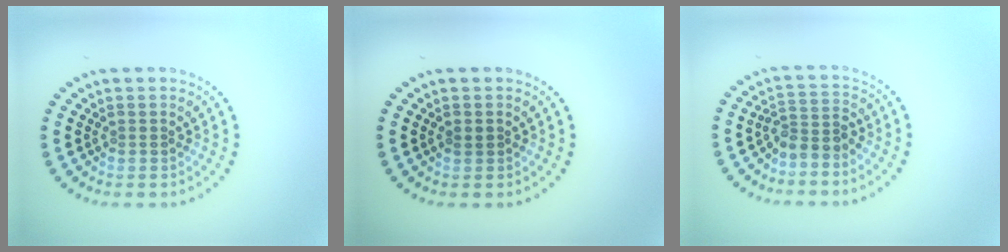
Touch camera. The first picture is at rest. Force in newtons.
{"total": 0.7, "press": 0.7, "slide": 0.2}
{"total": 2.3, "press": 1.8, "slide": 1.5}